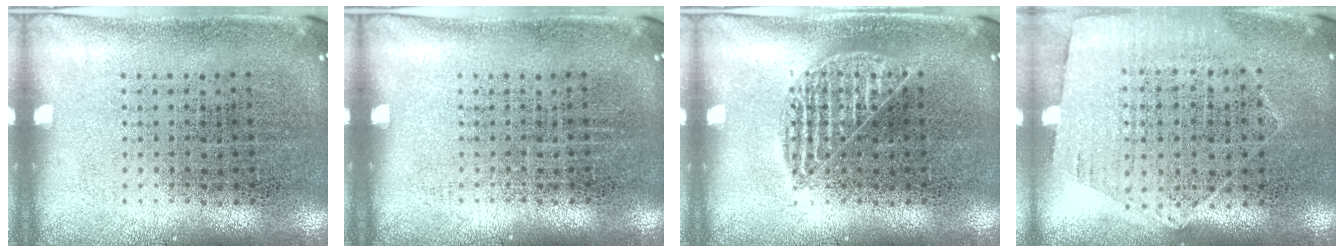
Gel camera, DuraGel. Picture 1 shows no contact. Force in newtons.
{"total": 0.0}
{"total": 1.4, "press": 1.4, "slide": 0.2}
{"total": 1.3, "press": 1.1, "slide": 0.6}